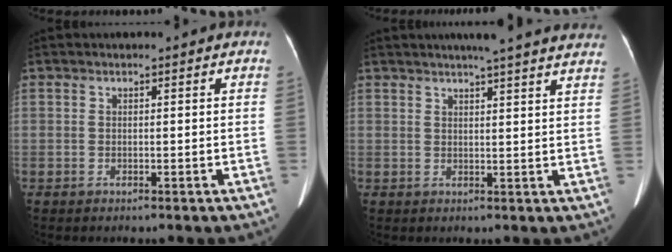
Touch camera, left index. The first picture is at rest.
{"total": 15.5, "force": [13.8, 0.7, 7.1], "torque": [-0.094, 0.010, 0.158]}